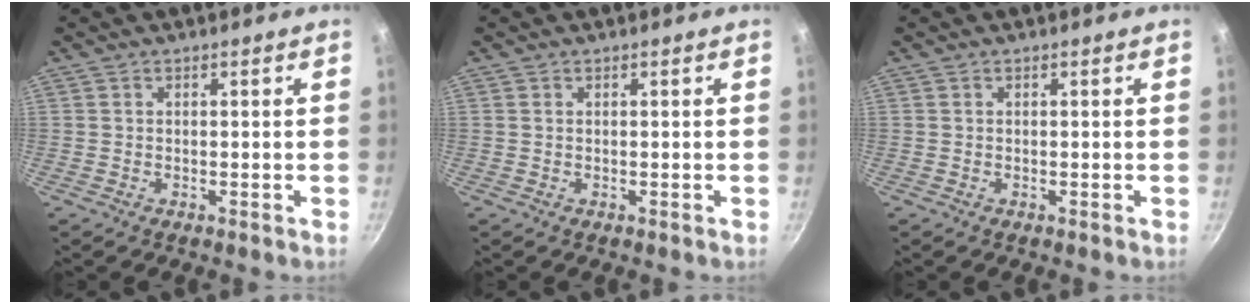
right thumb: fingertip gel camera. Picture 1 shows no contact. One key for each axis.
{"total": 0.0}
{"total": 0.0}